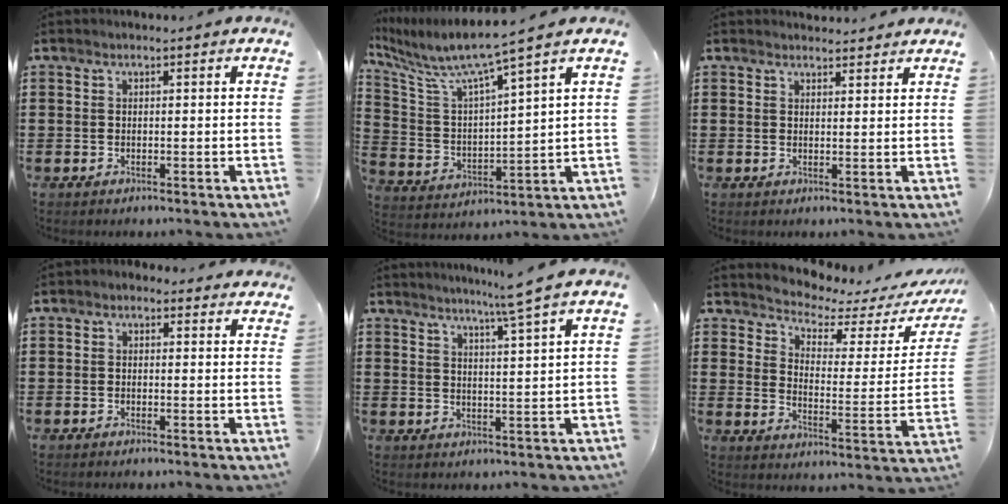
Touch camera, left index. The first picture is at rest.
{"total": 6.6, "force": [5.5, -0.1, 3.6], "torque": [-0.099, -0.044, 0.085]}
{"total": 2.0, "force": [2.0, 0.4, 0.0], "torque": [-0.004, -0.001, 0.039]}
{"total": 1.0, "force": [0.3, 0.9, 0.4], "torque": [-0.010, 0.005, 0.003]}
{"total": 5.5, "force": [4.3, -1.5, 3.0], "torque": [-0.061, -0.020, 0.069]}
{"total": 3.4, "force": [3.2, 0.8, 0.9], "torque": [-0.033, -0.033, 0.044]}